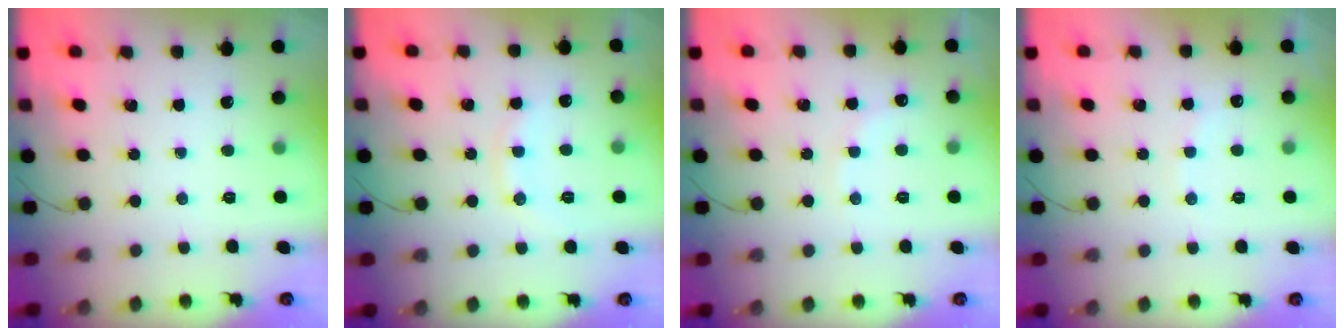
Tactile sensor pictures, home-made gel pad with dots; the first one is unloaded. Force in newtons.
{"total": 7.8, "press": 7.8, "slide": 0.7}
{"total": 7.4, "press": 7.2, "slide": 1.7}
{"total": 5.3, "press": 5.3, "slide": 0.8}